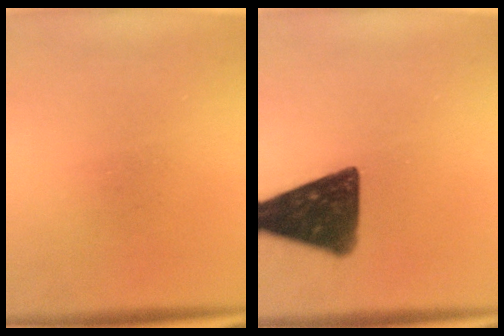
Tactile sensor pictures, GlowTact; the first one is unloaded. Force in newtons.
{"total": 13.9}